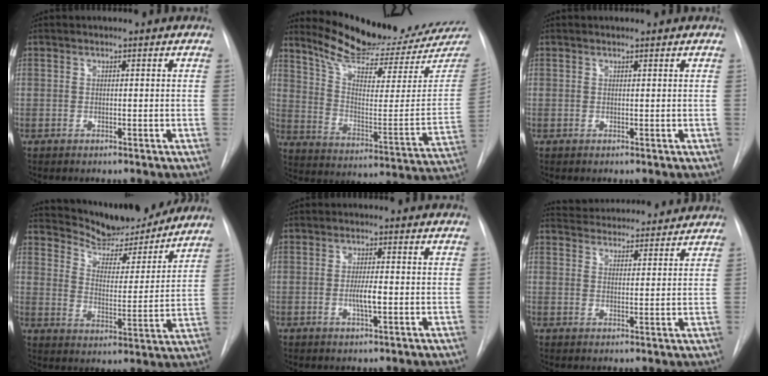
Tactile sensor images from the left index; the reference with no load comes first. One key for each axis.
{"total": 20.9, "fx": 19.7, "fy": 1.4, "fz": 6.8, "tx": -0.112, "ty": -0.098, "tz": 0.277}
{"total": 0.0}
{"total": 15.2, "fx": 14.4, "fy": 2.7, "fz": 4.1, "tx": -0.062, "ty": -0.022, "tz": 0.208}
{"total": 3.3, "fx": -0.8, "fy": 0.4, "fz": 3.1, "tx": -0.059, "ty": -0.004, "tz": -0.014}
{"total": 14.0, "fx": 13.4, "fy": 2.7, "fz": 3.0, "tx": -0.040, "ty": 0.021, "tz": 0.180}